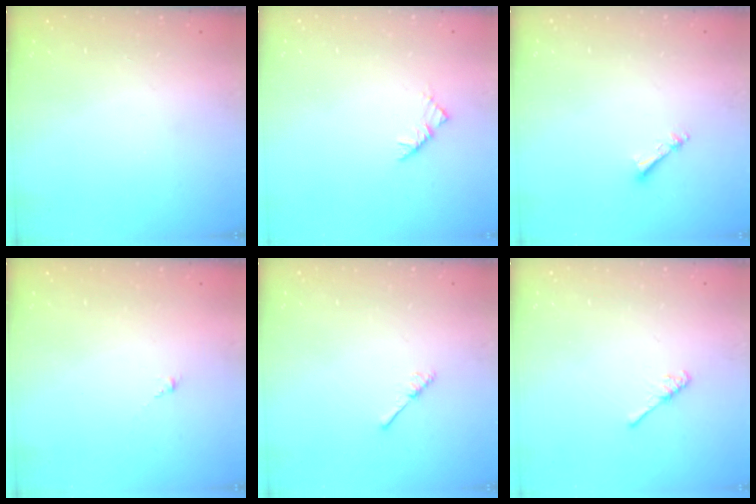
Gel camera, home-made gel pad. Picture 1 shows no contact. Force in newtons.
{"total": 2.9, "press": 2.8, "slide": 0.7}
{"total": 3.7, "press": 3.7, "slide": 0.3}
{"total": 0.0}
{"total": 3.0, "press": 3.0, "slide": 0.3}
{"total": 3.1, "press": 3.1, "slide": 0.5}